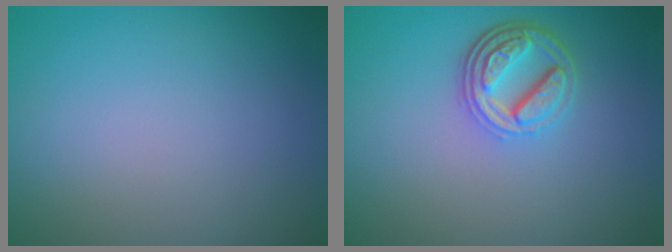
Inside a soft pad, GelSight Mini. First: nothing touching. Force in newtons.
{"total": 4.4, "press": 3.4, "slide": 2.8}